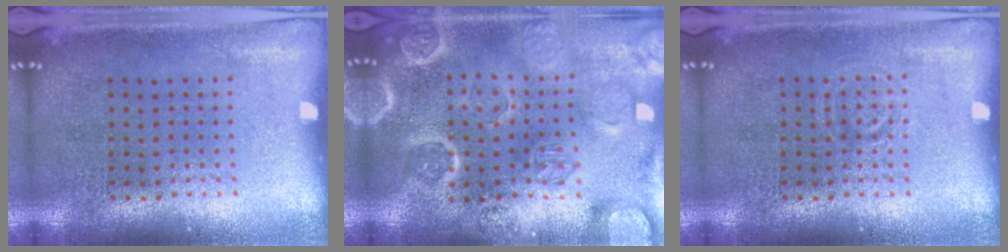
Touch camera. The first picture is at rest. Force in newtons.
{"total": 3.9, "press": 3.6, "slide": 1.4}
{"total": 1.0, "press": 0.9, "slide": 0.3}